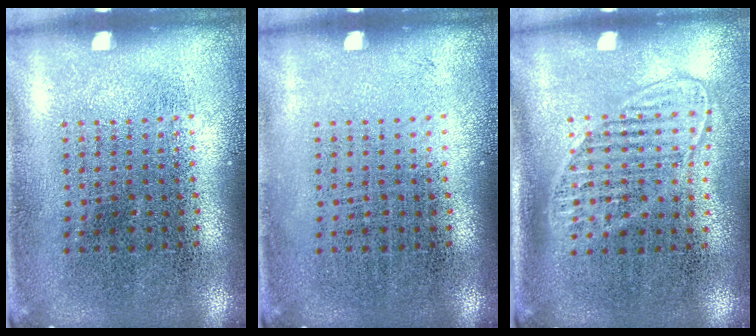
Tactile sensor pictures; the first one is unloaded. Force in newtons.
{"total": 0.0}
{"total": 1.4, "press": 1.1, "slide": 0.7}